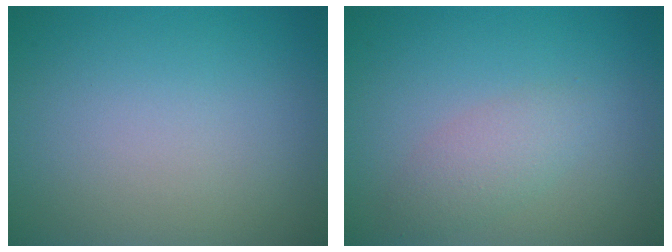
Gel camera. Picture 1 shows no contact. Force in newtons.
{"total": 2.1, "press": 2.1, "slide": 0.1}